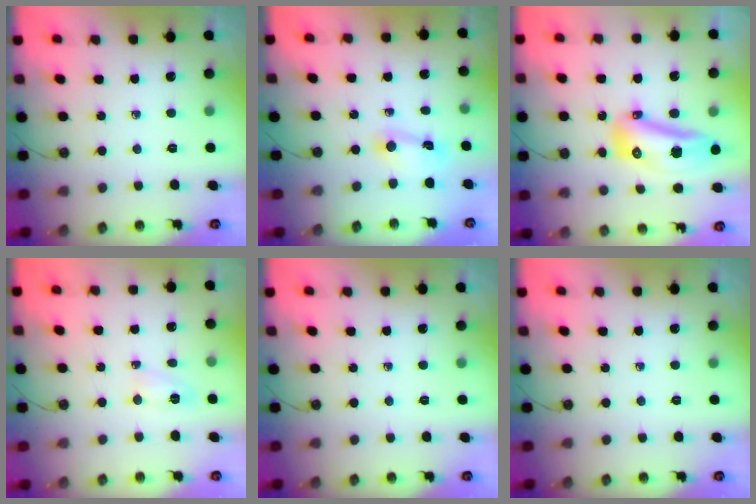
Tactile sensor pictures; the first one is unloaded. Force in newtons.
{"total": 3.4, "press": 3.4, "slide": 0.3}
{"total": 14.0, "press": 13.8, "slide": 2.5}
{"total": 3.9, "press": 3.9, "slide": 0.5}
{"total": 0.0}
{"total": 0.0}